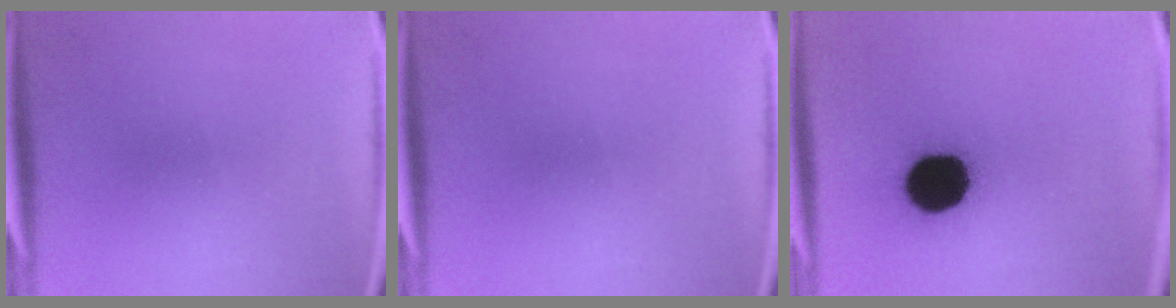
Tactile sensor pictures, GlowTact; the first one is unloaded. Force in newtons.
{"total": 0.0}
{"total": 18.6}